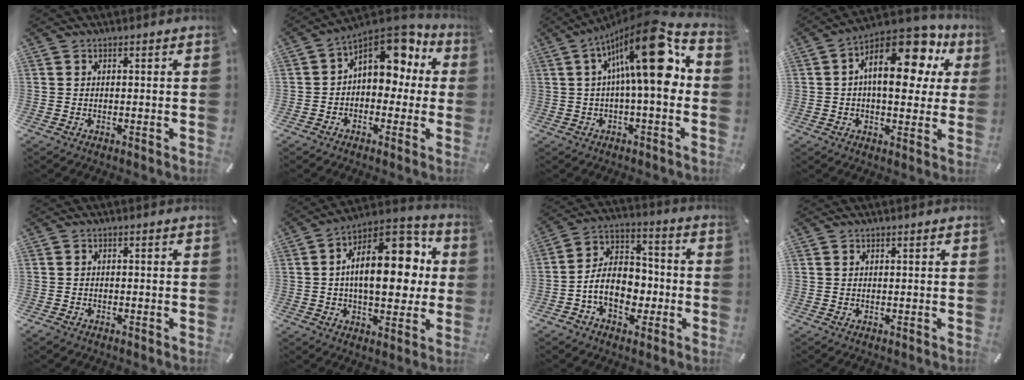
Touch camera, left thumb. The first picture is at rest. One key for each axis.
{"total": 10.9, "fx": 5.0, "fy": 7.4, "fz": 6.2, "tx": -0.081, "ty": -0.041, "tz": 0.091}
{"total": 19.8, "fx": 5.0, "fy": 5.8, "fz": 18.3, "tx": -0.299, "ty": -0.043, "tz": 0.066}
{"total": 18.4, "fx": 6.8, "fy": 9.8, "fz": 14.0, "tx": -0.202, "ty": -0.041, "tz": 0.114}
{"total": 1.2, "fx": -0.9, "fy": 0.7, "fz": 0.2, "tx": -0.006, "ty": 0.003, "tz": -0.018}
{"total": 20.5, "fx": 3.3, "fy": 11.5, "fz": 16.7, "tx": -0.238, "ty": -0.015, "tz": 0.053}
{"total": 12.2, "fx": -3.4, "fy": 9.3, "fz": 7.2, "tx": -0.138, "ty": 0.015, "tz": -0.058}
{"total": 0.0}